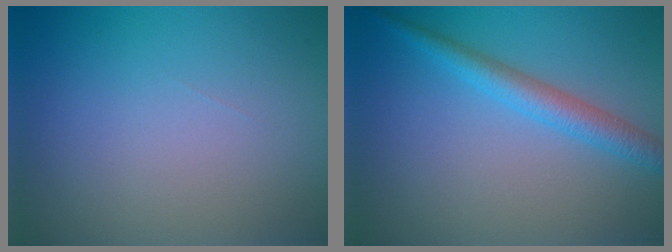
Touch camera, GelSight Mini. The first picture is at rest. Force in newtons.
{"total": 3.0, "press": 3.0, "slide": 0.1}